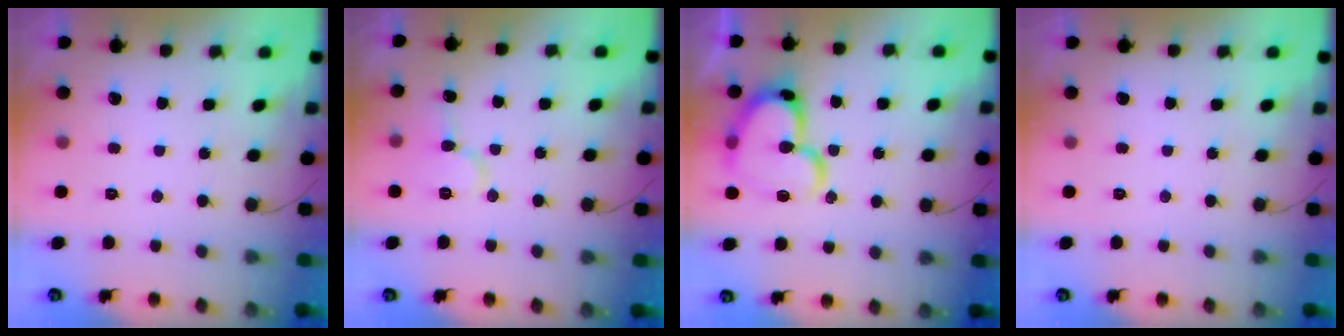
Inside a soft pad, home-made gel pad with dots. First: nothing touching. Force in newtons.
{"total": 8.2, "press": 8.2, "slide": 1.1}
{"total": 20.2, "press": 20.1, "slide": 2.3}
{"total": 0.0}